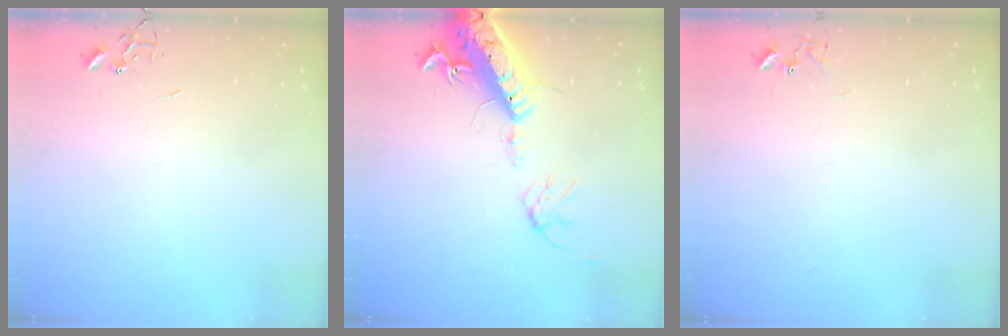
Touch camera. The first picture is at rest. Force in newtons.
{"total": 18.0, "press": 17.6, "slide": 4.1}
{"total": 5.9, "press": 5.9, "slide": 0.5}